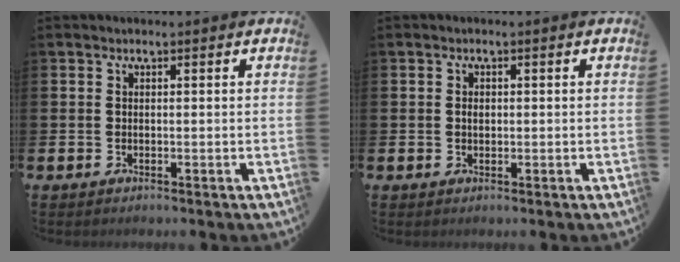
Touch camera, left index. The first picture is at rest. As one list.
[{"total": 0.9, "force": [0.1, 0.7, 0.7], "torque": [-0.005, 0.001, -0.001]}]